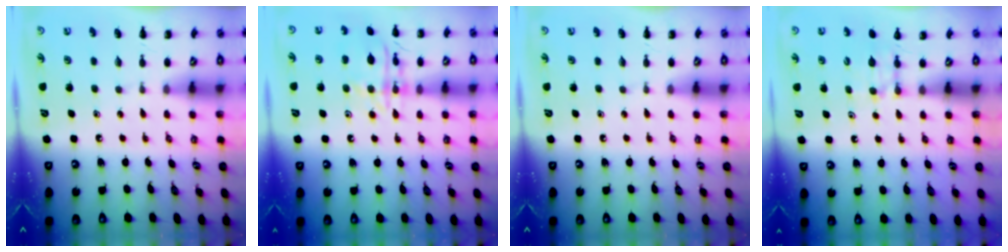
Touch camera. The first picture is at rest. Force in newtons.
{"total": 14.2, "press": 14.1, "slide": 0.9}
{"total": 0.0}
{"total": 6.2, "press": 6.1, "slide": 1.4}